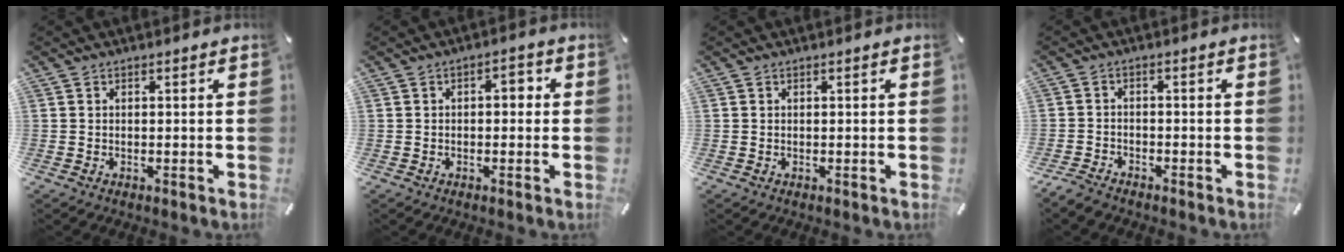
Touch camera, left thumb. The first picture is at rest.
{"total": 3.0, "force": [-0.6, 1.9, 2.2], "torque": [-0.031, 0.008, -0.019]}
{"total": 0.0}
{"total": 2.8, "force": [-2.6, 0.9, 0.5], "torque": [-0.024, 0.011, -0.056]}